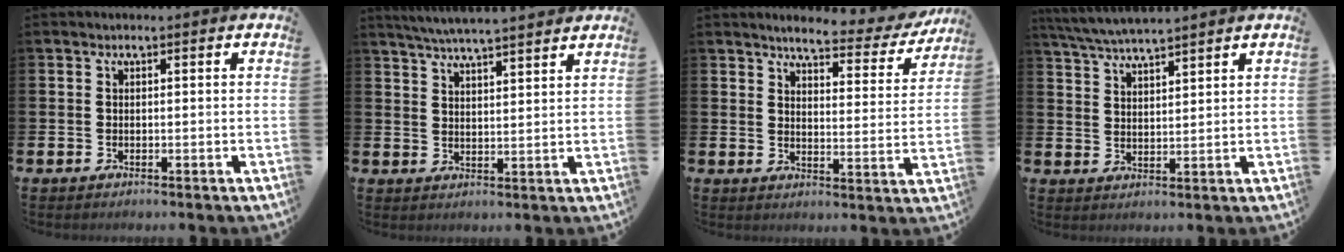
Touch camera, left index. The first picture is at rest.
{"total": 5.2, "force": [5.1, -0.3, 1.1], "torque": [-0.045, -0.022, 0.093]}
{"total": 4.6, "force": [4.2, 1.0, 1.6], "torque": [-0.043, -0.030, 0.064]}
{"total": 4.9, "force": [4.8, -0.1, 1.0], "torque": [-0.044, -0.020, 0.088]}